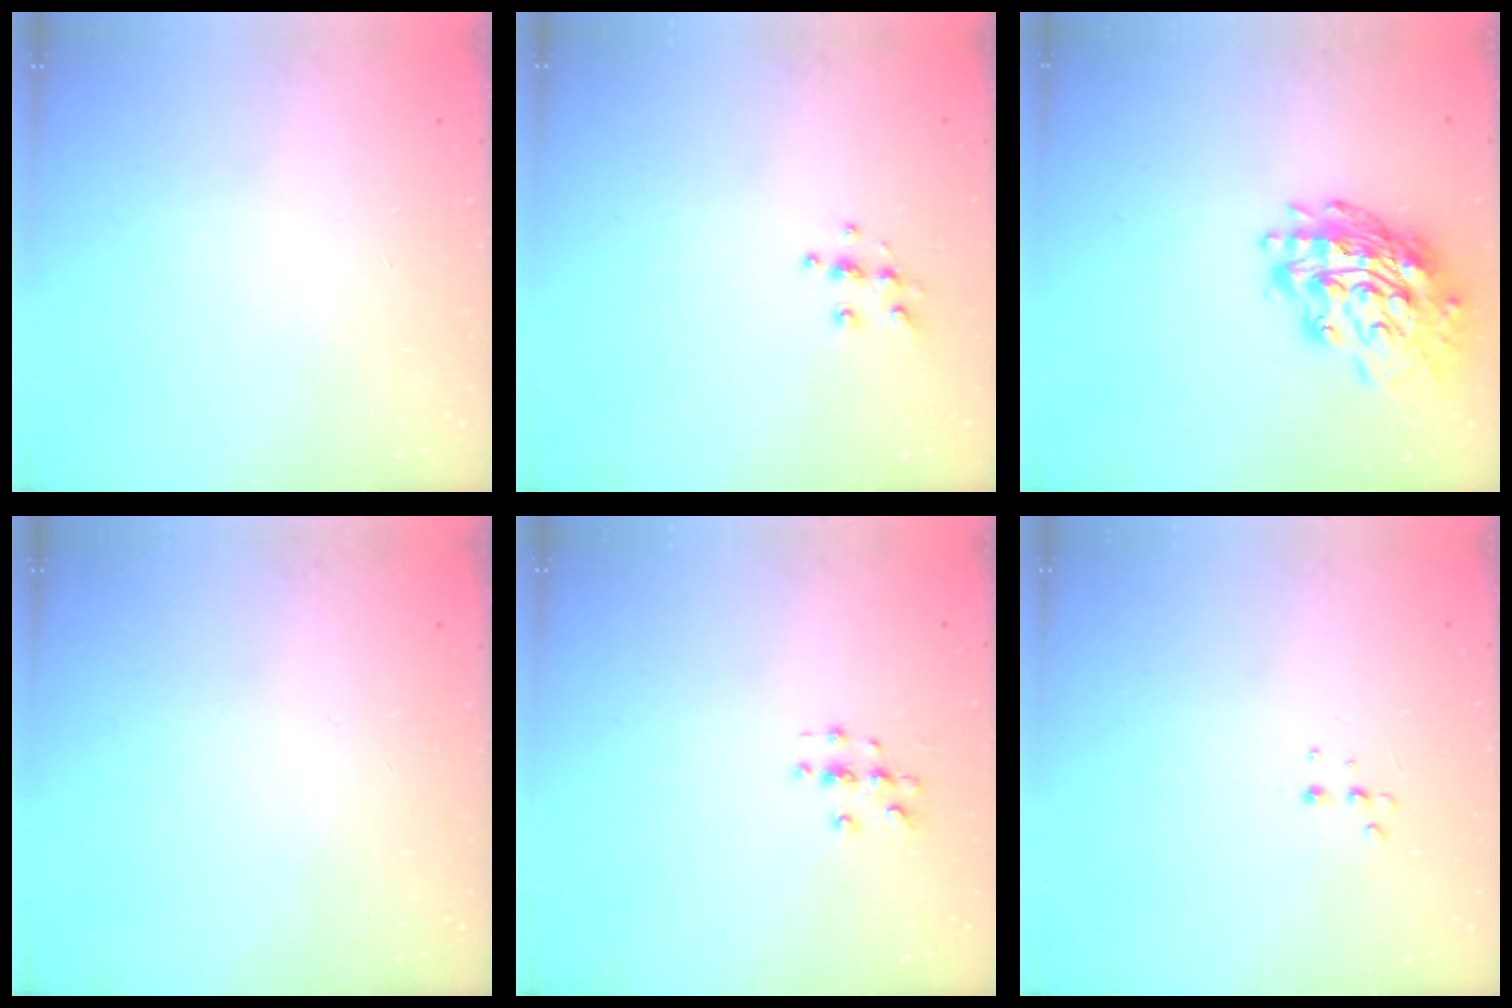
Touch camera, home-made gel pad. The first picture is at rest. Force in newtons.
{"total": 5.9, "press": 5.9, "slide": 0.6}
{"total": 20.0, "press": 19.9, "slide": 2.0}
{"total": 0.0}
{"total": 2.7, "press": 2.7, "slide": 0.3}
{"total": 4.4, "press": 4.3, "slide": 1.0}